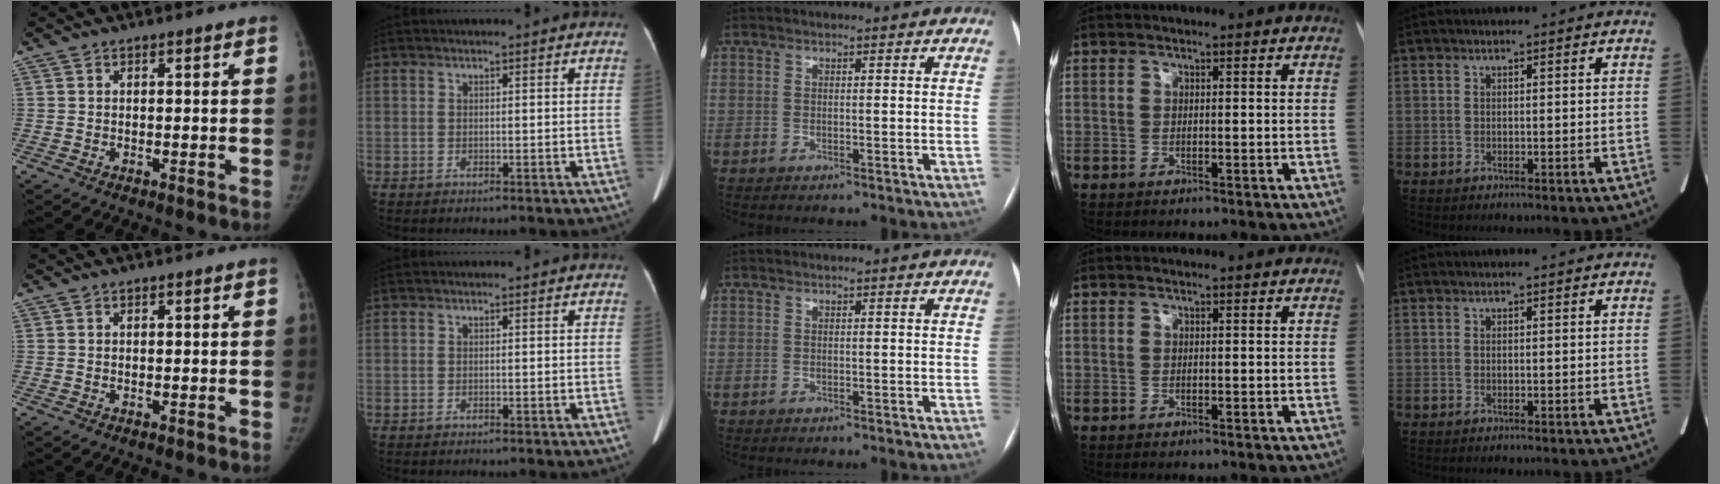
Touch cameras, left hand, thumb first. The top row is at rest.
{}